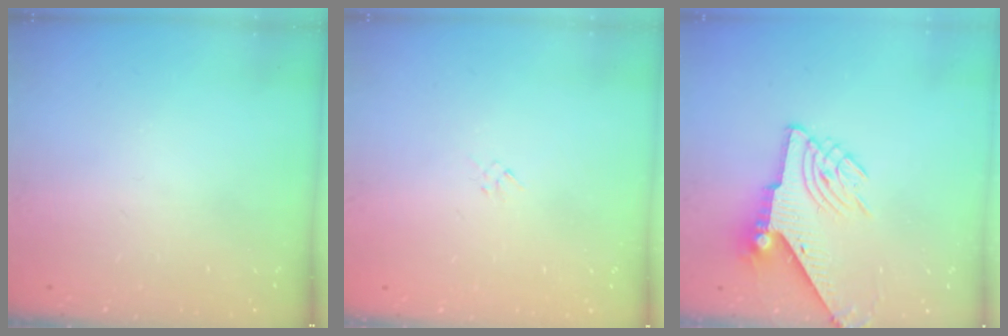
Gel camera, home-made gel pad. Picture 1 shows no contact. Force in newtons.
{"total": 1.3, "press": 1.3, "slide": 0.4}
{"total": 7.4, "press": 7.3, "slide": 0.9}